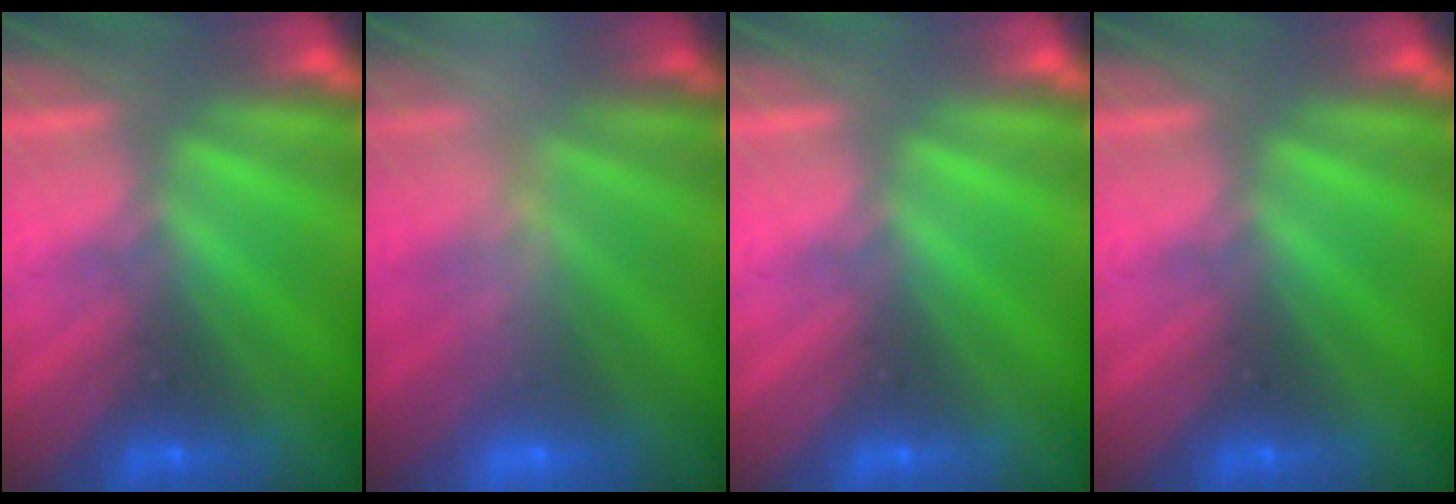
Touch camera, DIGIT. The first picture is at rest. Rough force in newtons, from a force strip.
{"total": 2.6}
{"total": 0.0}
{"total": 0.0}